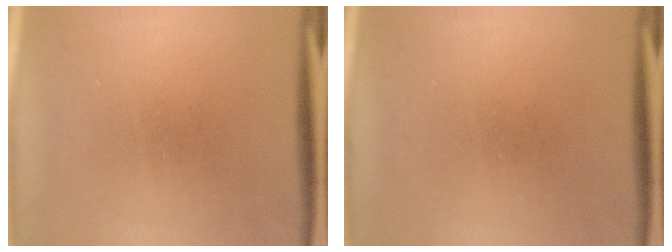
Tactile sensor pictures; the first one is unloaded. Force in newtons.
{"total": 0.0}